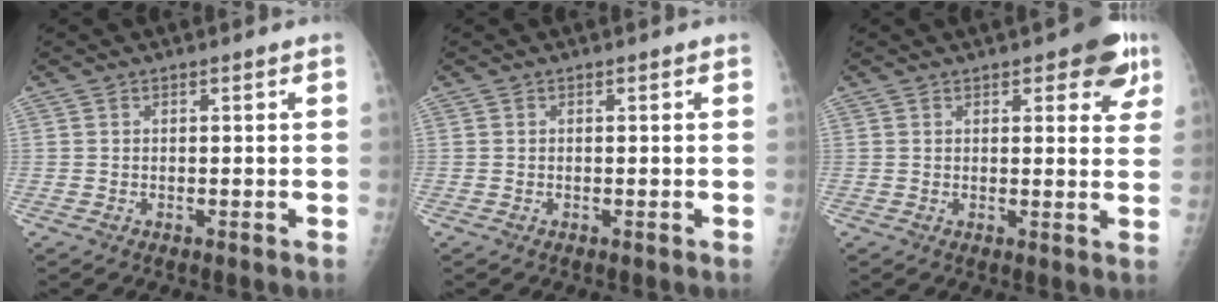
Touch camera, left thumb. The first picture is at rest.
{"total": 0.0}
{"total": 7.2, "force": [4.1, 3.2, 5.0], "torque": [-0.025, -0.013, 0.042]}